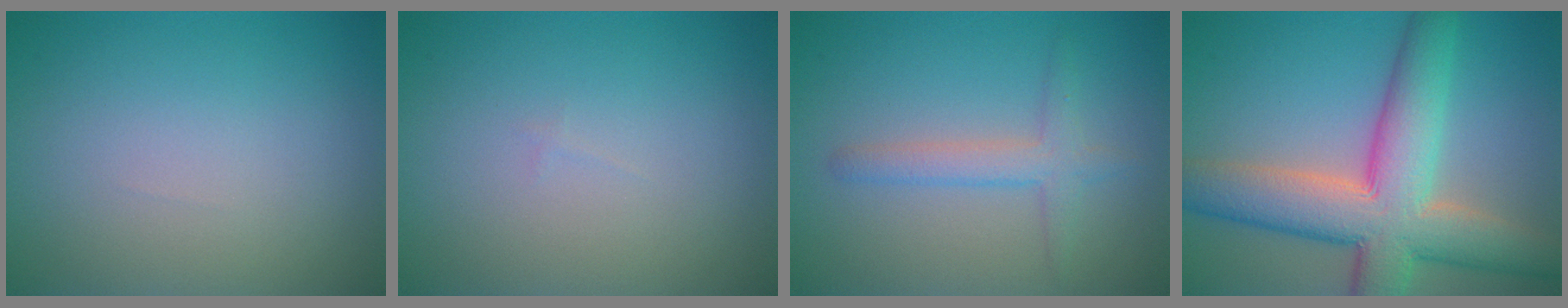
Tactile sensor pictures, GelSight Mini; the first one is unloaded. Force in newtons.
{"total": 0.0}
{"total": 2.4, "press": 2.4, "slide": 0.1}
{"total": 10.2, "press": 10.2, "slide": 0.8}